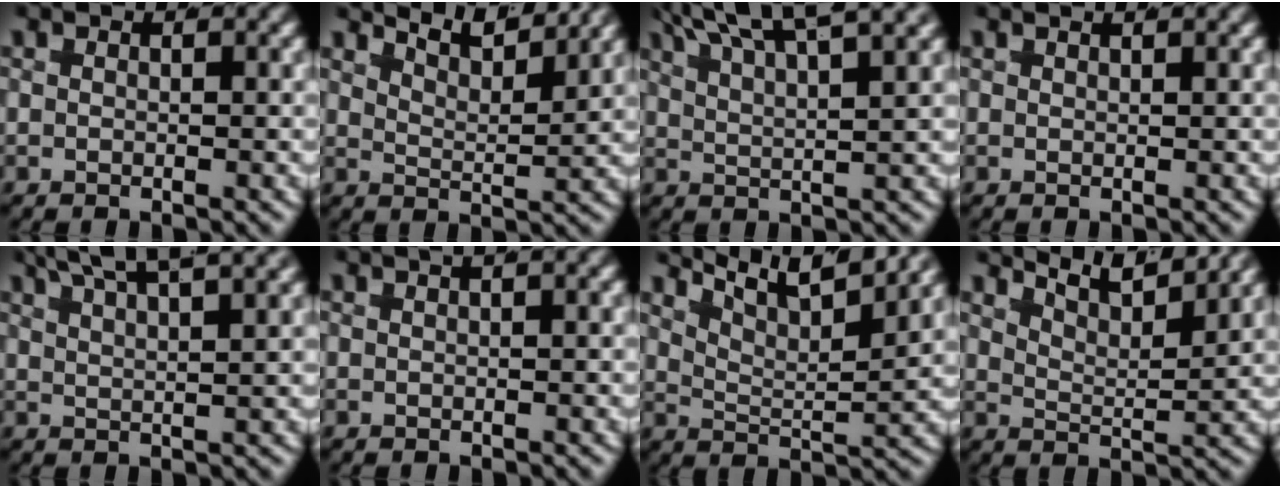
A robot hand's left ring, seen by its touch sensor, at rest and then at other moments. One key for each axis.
{"total": 6.9, "fx": 5.3, "fy": 3.0, "fz": 3.2, "tx": -0.052, "ty": 0.020, "tz": 0.064}
{"total": 5.4, "fx": 3.6, "fy": 2.4, "fz": 3.2, "tx": -0.067, "ty": 0.009, "tz": 0.050}
{"total": 1.2, "fx": 1.1, "fy": 0.3, "fz": 0.3, "tx": -0.001, "ty": 0.007, "tz": 0.015}
{"total": 5.2, "fx": 4.0, "fy": 1.9, "fz": 2.8, "tx": -0.051, "ty": 0.011, "tz": 0.058}
{"total": 1.9, "fx": 1.2, "fy": 0.8, "fz": 1.2, "tx": -0.004, "ty": 0.019, "tz": 0.010}
{"total": 7.9, "fx": 5.1, "fy": 3.6, "fz": 4.8, "tx": -0.073, "ty": 0.009, "tz": 0.066}
{"total": 7.8, "fx": 5.9, "fy": 3.3, "fz": 3.8, "tx": -0.060, "ty": 0.024, "tz": 0.070}